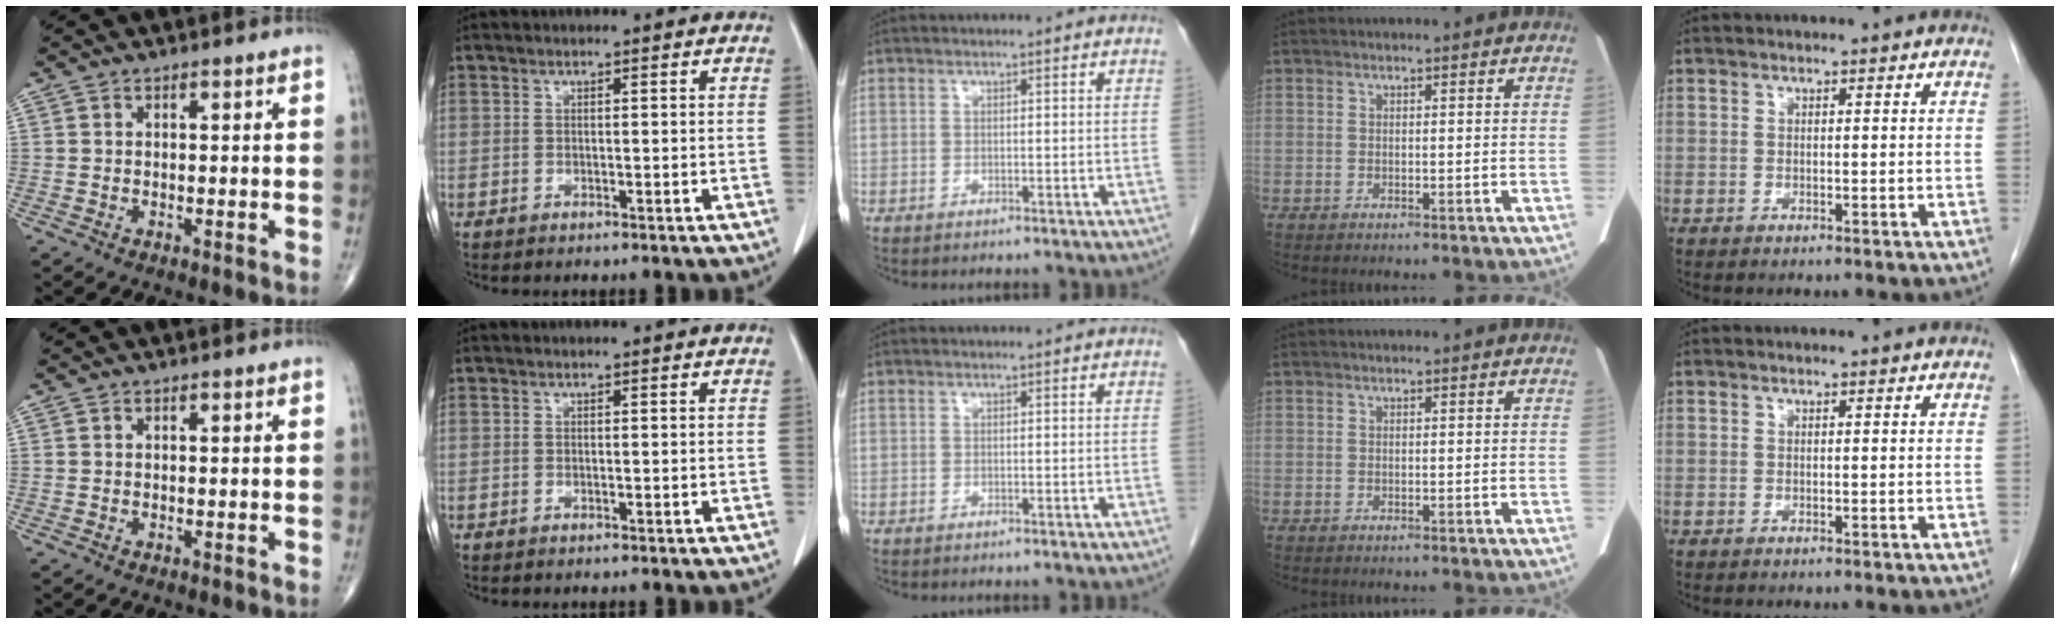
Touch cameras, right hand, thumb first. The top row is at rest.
{}